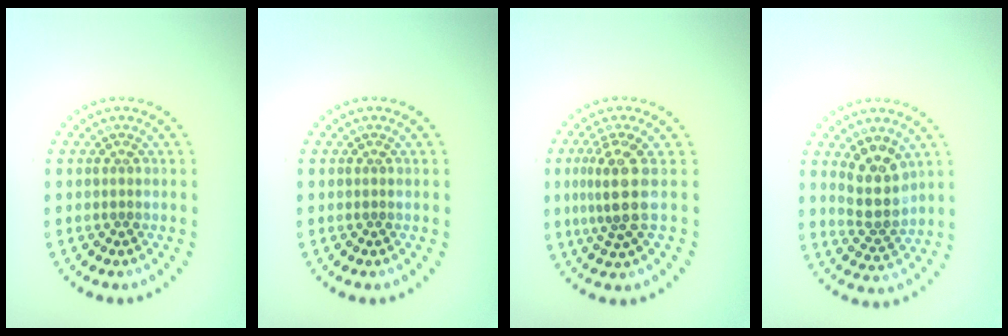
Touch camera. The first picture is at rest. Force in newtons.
{"total": 0.0}
{"total": 3.6, "press": 2.6, "slide": 2.5}
{"total": 4.4, "press": 4.0, "slide": 1.8}